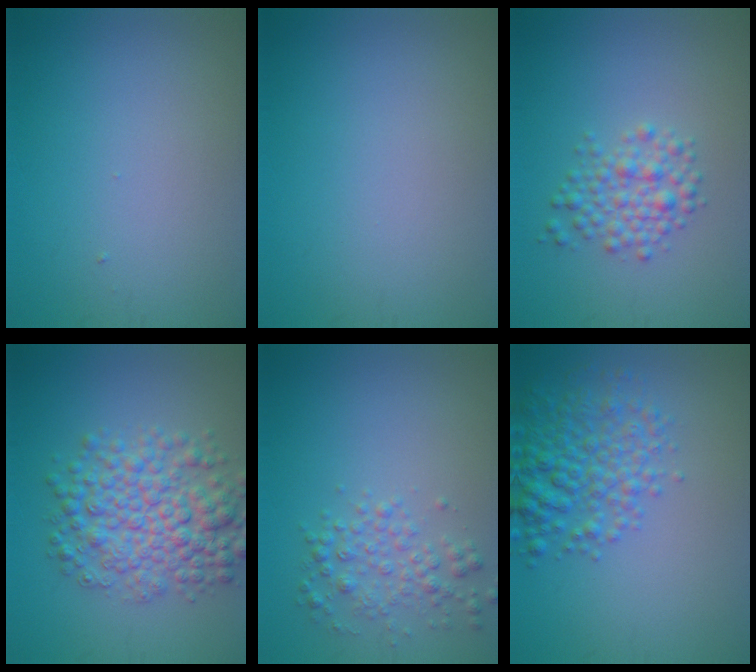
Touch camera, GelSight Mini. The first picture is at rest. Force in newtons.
{"total": 0.0}
{"total": 2.8, "press": 2.8, "slide": 0.1}
{"total": 7.0, "press": 7.0, "slide": 0.1}
{"total": 2.5, "press": 2.5, "slide": 0.1}
{"total": 5.0, "press": 5.0, "slide": 0.2}